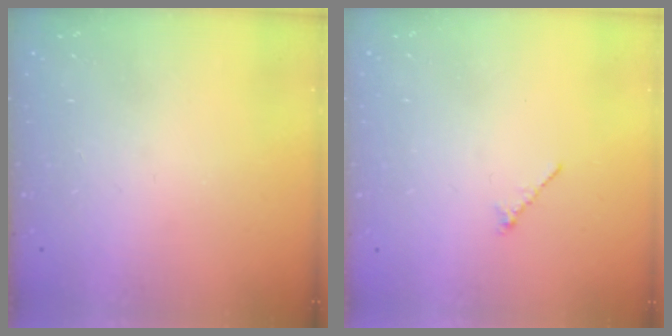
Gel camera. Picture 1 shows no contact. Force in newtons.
{"total": 0.8, "press": 0.7, "slide": 0.4}